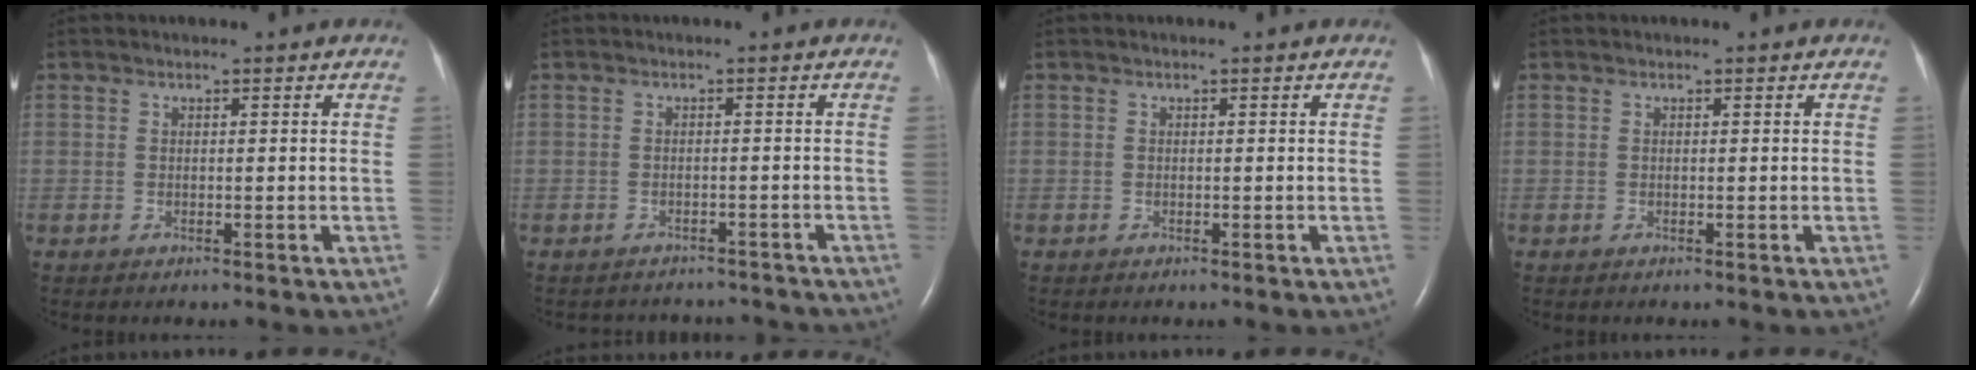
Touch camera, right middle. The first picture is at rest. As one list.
[{"total": 7.6, "force": [-7.2, 2.5, 0.7], "torque": [-0.014, 0.008, -0.075]}, {"total": 0.0}, {"total": 0.0}]